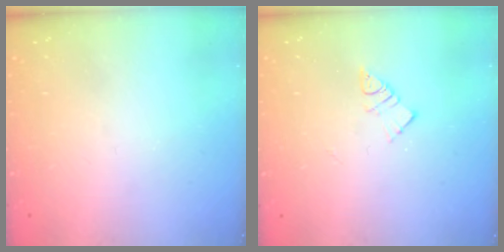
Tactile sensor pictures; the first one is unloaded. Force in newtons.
{"total": 5.6, "press": 5.6, "slide": 0.2}